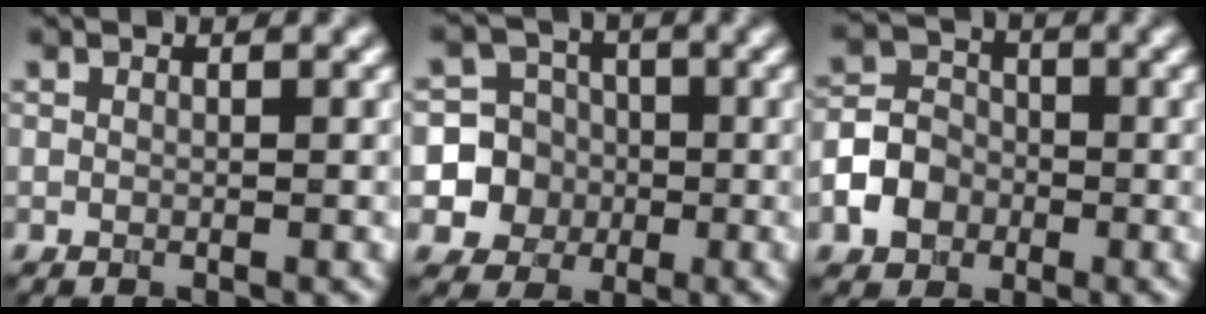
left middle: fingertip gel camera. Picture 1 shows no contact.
{"total": 7.2, "force": [-1.5, 6.9, 1.2], "torque": [-0.014, 0.012, -0.046]}
{"total": 4.1, "force": [-1.6, 3.3, 1.8], "torque": [-0.035, 0.006, -0.034]}